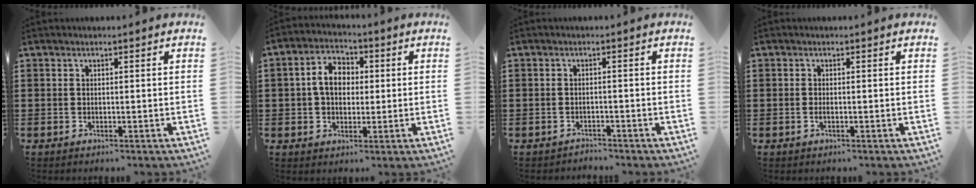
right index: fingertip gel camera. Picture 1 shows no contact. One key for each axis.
{"total": 6.0, "fx": 0.4, "fy": 4.3, "fz": 4.2, "tx": -0.092, "ty": 0.012, "tz": -0.001}
{"total": 2.2, "fx": -2.1, "fy": 0.3, "fz": -0.2, "tx": -0.006, "ty": 0.003, "tz": -0.048}
{"total": 0.7, "fx": -0.2, "fy": 0.2, "fz": 0.6, "tx": -0.012, "ty": -0.004, "tz": -0.003}